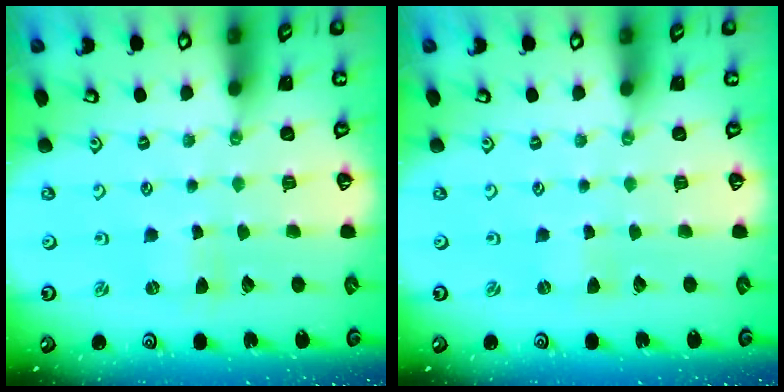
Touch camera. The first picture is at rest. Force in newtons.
{"total": 0.0}